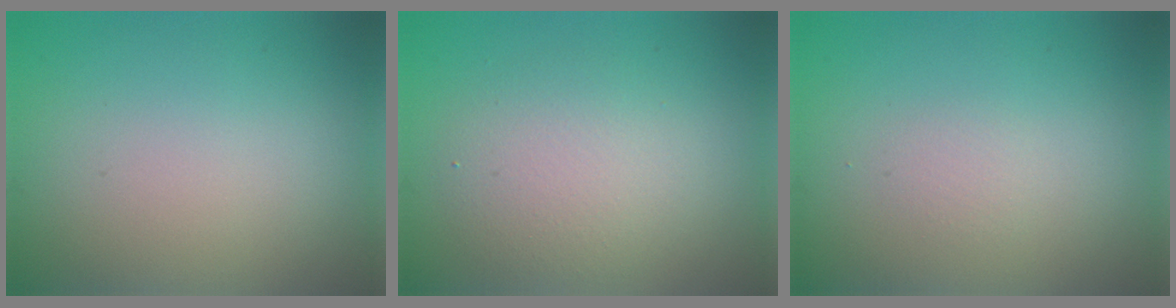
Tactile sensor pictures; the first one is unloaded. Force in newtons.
{"total": 3.4, "press": 3.4, "slide": 0.2}
{"total": 0.7, "press": 0.7, "slide": 0.1}